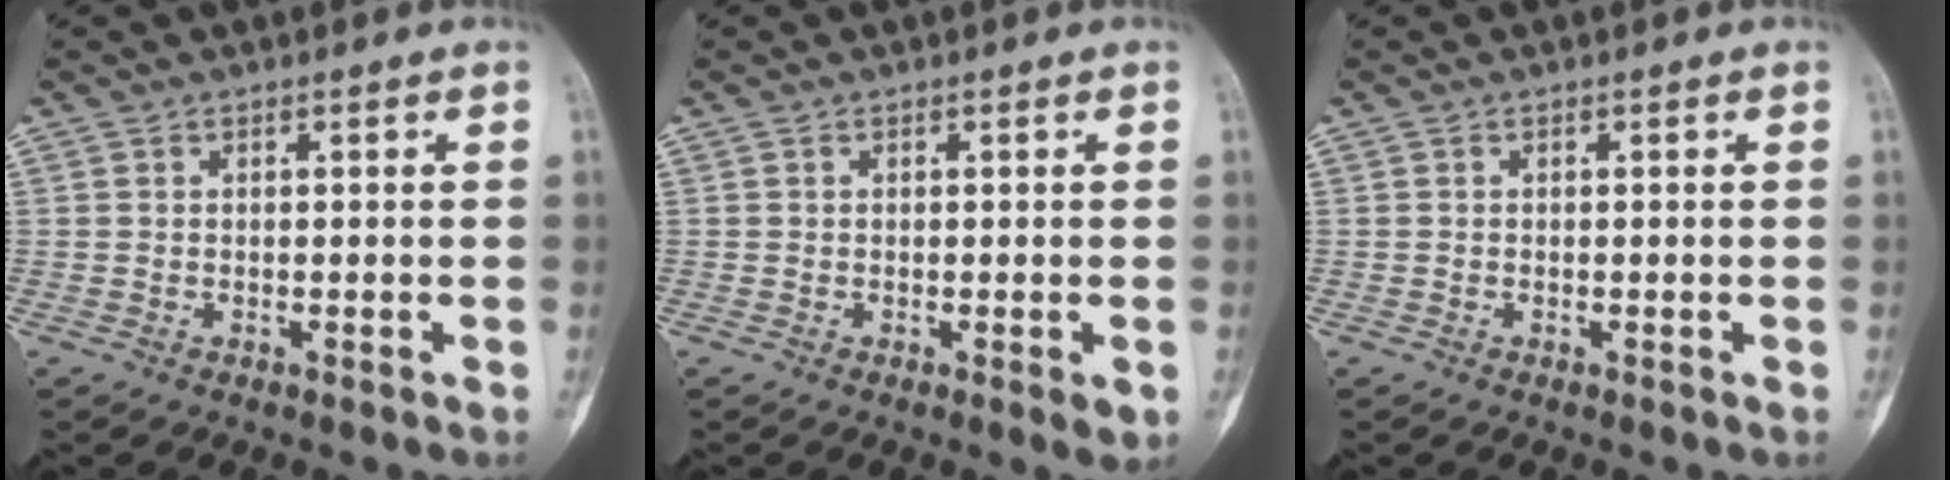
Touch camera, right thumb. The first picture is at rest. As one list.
[{"total": 1.9, "force": [-0.5, 0.5, 1.8], "torque": [-0.025, -0.006, -0.007]}, {"total": 0.0}]